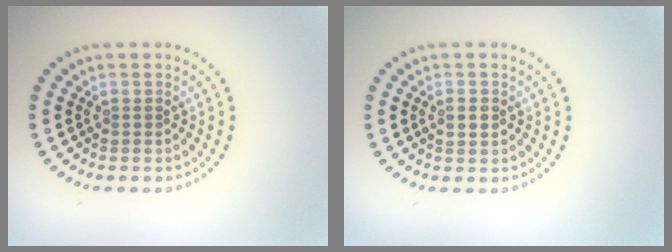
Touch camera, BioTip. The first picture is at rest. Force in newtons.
{"total": 1.4, "press": 1.4, "slide": 0.2}